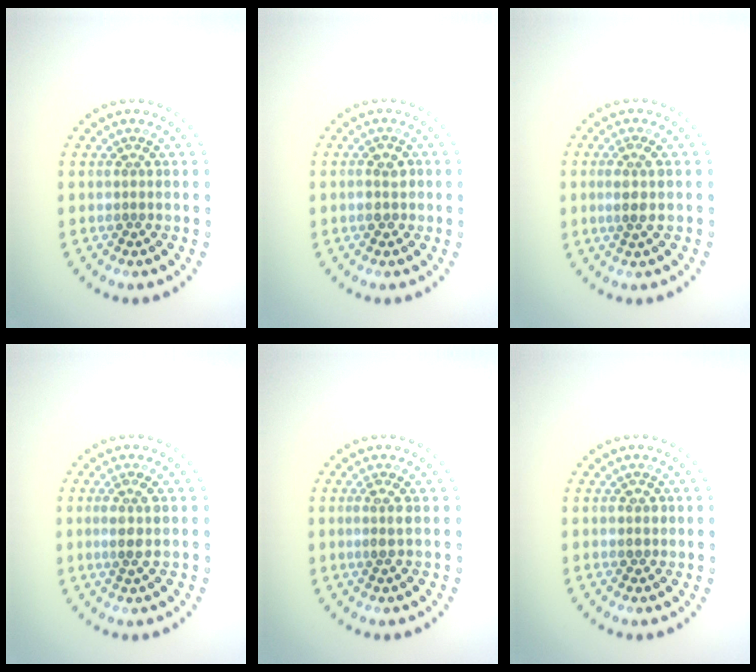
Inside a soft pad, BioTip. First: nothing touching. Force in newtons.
{"total": 1.5, "press": 1.5, "slide": 0.2}
{"total": 1.5, "press": 1.2, "slide": 0.9}
{"total": 1.9, "press": 1.5, "slide": 1.1}
{"total": 1.3, "press": 1.1, "slide": 0.7}
{"total": 1.0, "press": 0.9, "slide": 0.3}